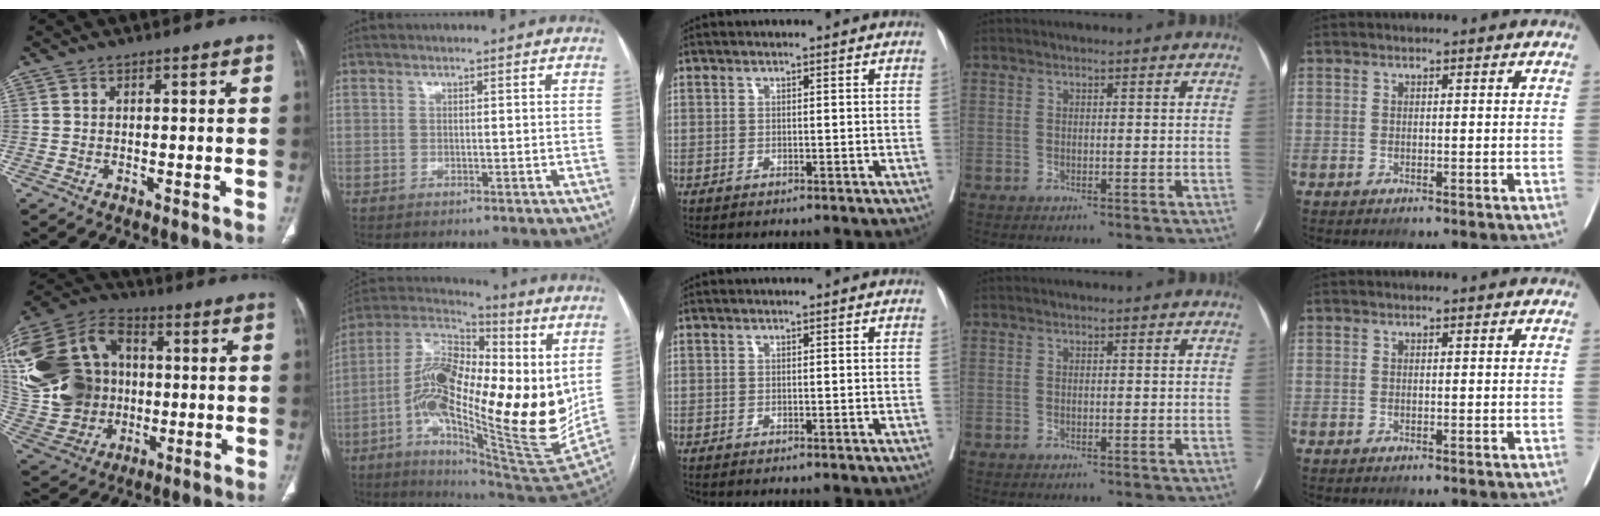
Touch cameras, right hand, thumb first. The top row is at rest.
{"thumb": {"total": 31.1, "force": [2.5, 24.6, 18.8], "torque": [-0.431, 0.048, 0.062]}, "index": {"total": 27.5, "force": [0.7, 8.0, 26.3], "torque": [-0.429, 0.010, 0.006]}}